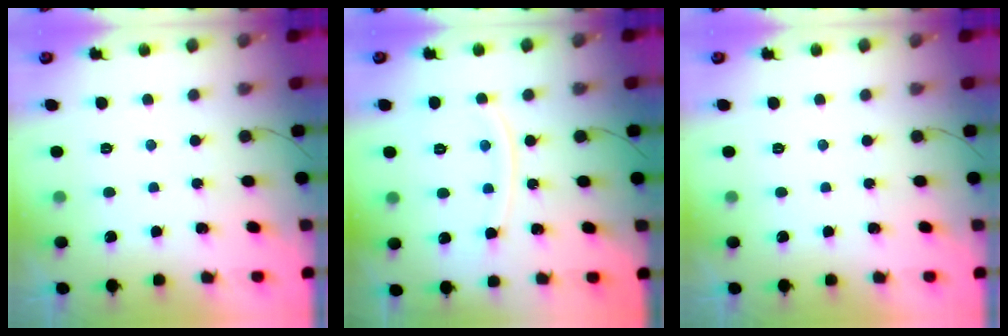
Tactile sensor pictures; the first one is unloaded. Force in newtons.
{"total": 9.7, "press": 9.6, "slide": 1.2}
{"total": 0.0}